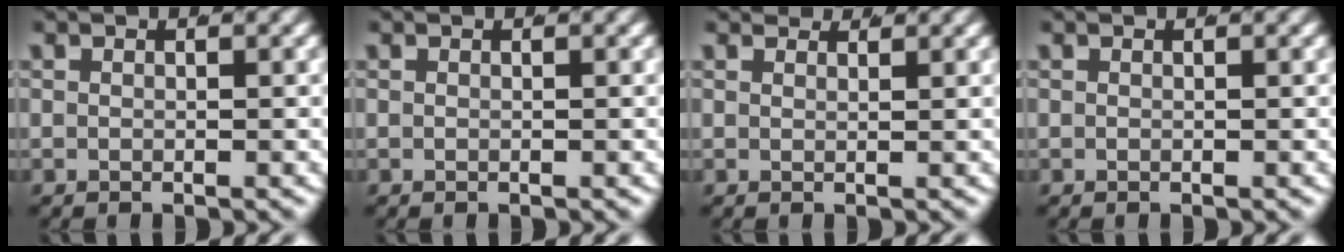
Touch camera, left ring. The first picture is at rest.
{"total": 0.0}
{"total": 2.0, "force": [1.9, -0.2, 0.4], "torque": [-0.003, -0.002, 0.032]}
{"total": 0.0}